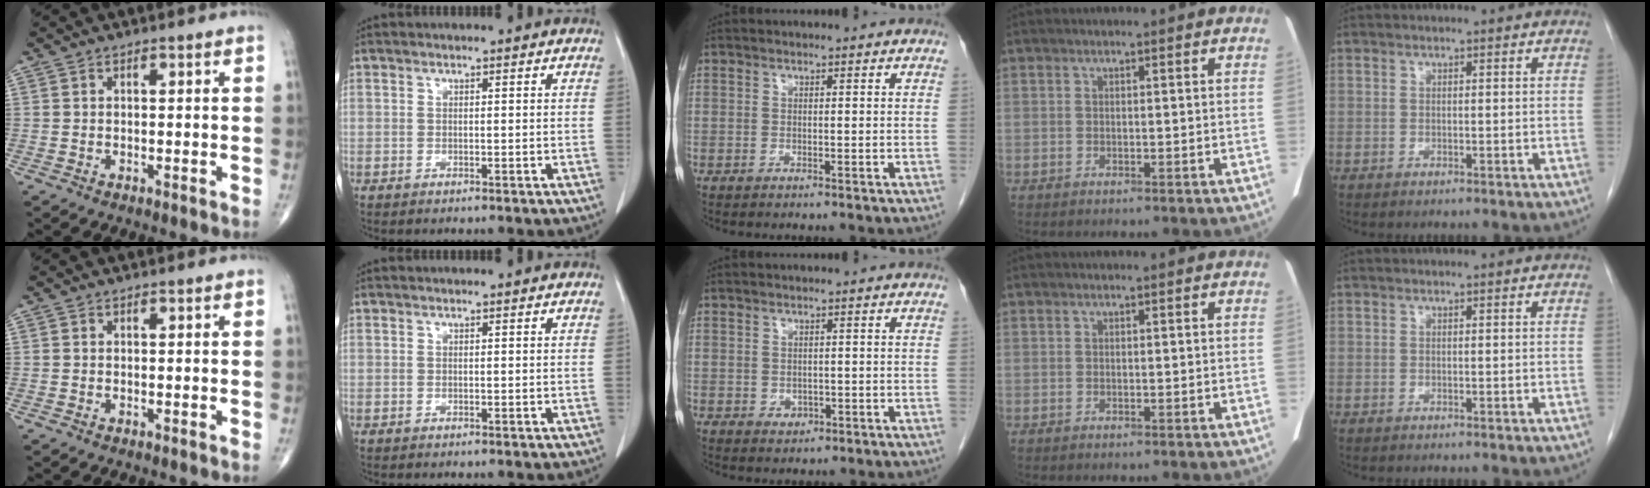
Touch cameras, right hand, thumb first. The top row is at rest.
{"middle": {"total": 1.3, "force": [-0.3, 1.1, 0.6], "torque": [-0.010, 0.002, 0.000]}}